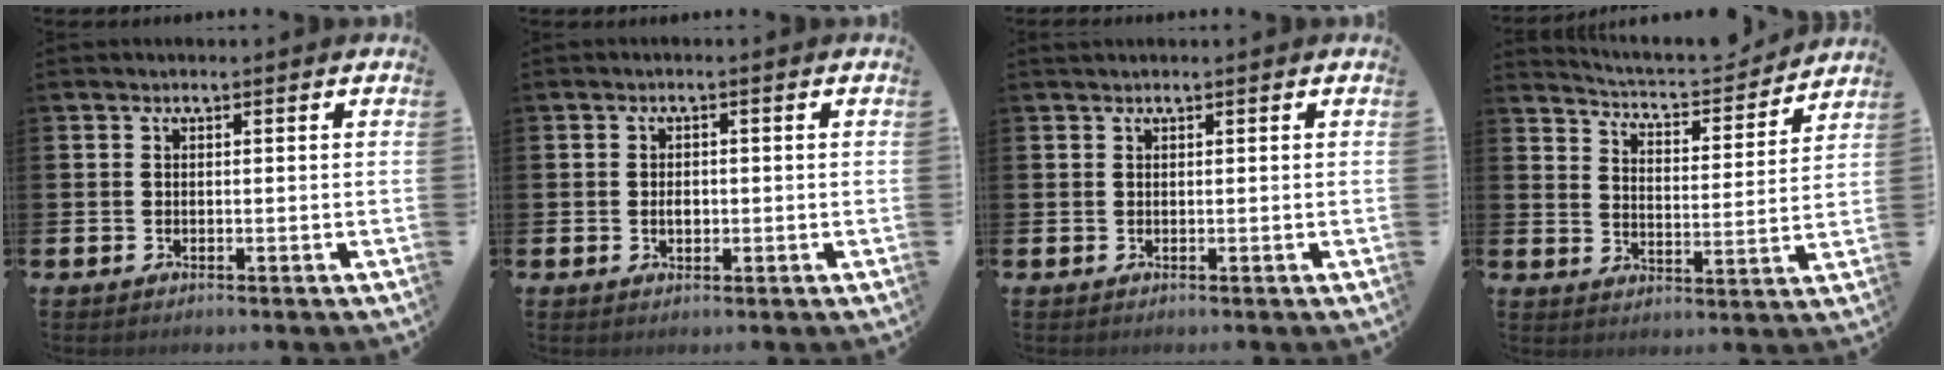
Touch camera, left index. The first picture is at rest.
{"total": 1.8, "force": [-0.1, 1.2, 1.3], "torque": [-0.012, 0.001, -0.007]}
{"total": 0.5, "force": [0.5, 0.1, 0.2], "torque": [-0.001, 0.002, 0.008]}
{"total": 5.1, "force": [5.0, 0.8, 0.9], "torque": [-0.045, -0.041, 0.081]}